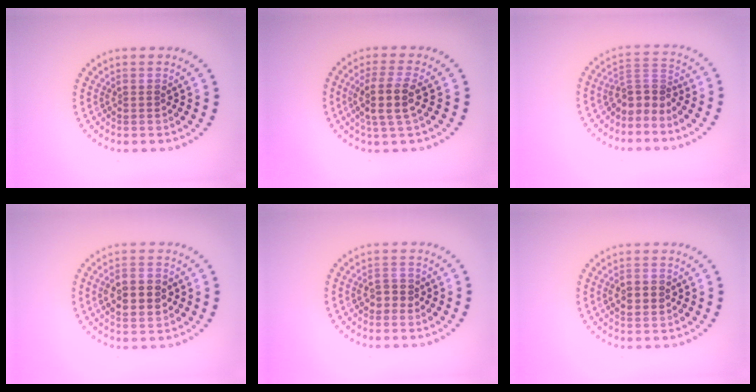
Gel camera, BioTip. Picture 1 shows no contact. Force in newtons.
{"total": 3.5, "press": 3.0, "slide": 1.7}
{"total": 2.9, "press": 2.1, "slide": 2.0}
{"total": 4.6, "press": 4.6, "slide": 0.2}
{"total": 1.8, "press": 1.7, "slide": 0.3}
{"total": 3.1, "press": 3.1, "slide": 0.1}